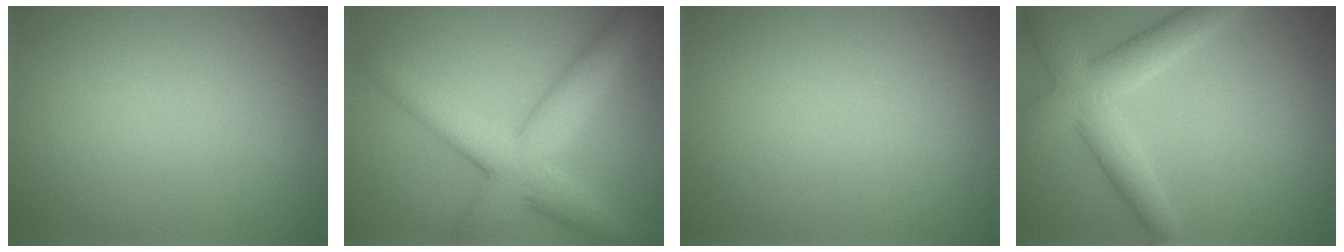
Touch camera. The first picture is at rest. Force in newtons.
{"total": 7.2, "press": 7.2, "slide": 0.1}
{"total": 0.0}
{"total": 5.1, "press": 5.1, "slide": 0.4}